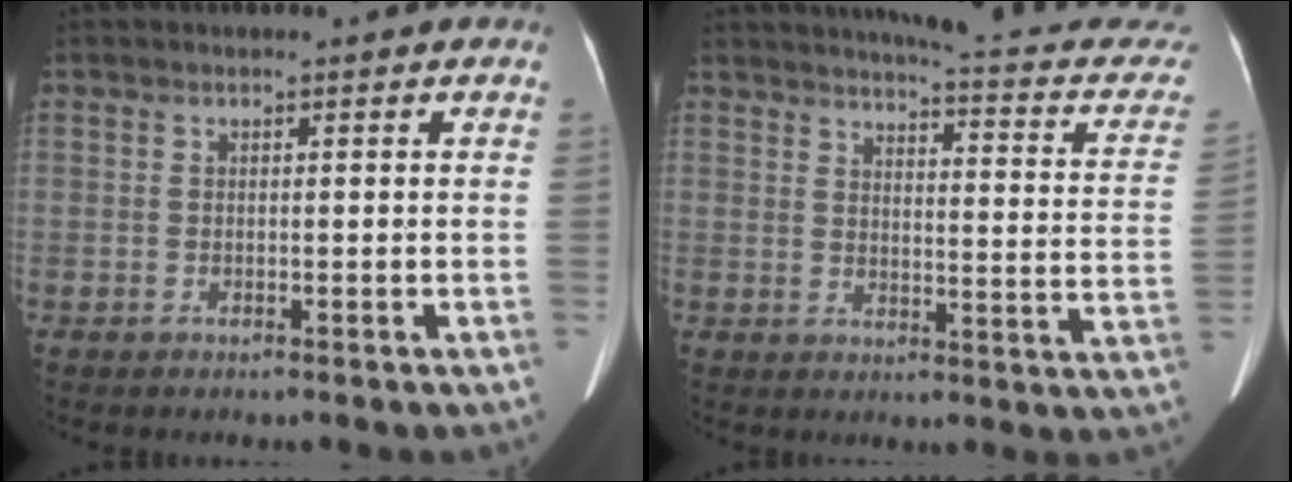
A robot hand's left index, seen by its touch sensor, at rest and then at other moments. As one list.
[{"total": 17.5, "force": [15.8, 2.4, 7.1], "torque": [-0.080, -0.056, 0.162]}]